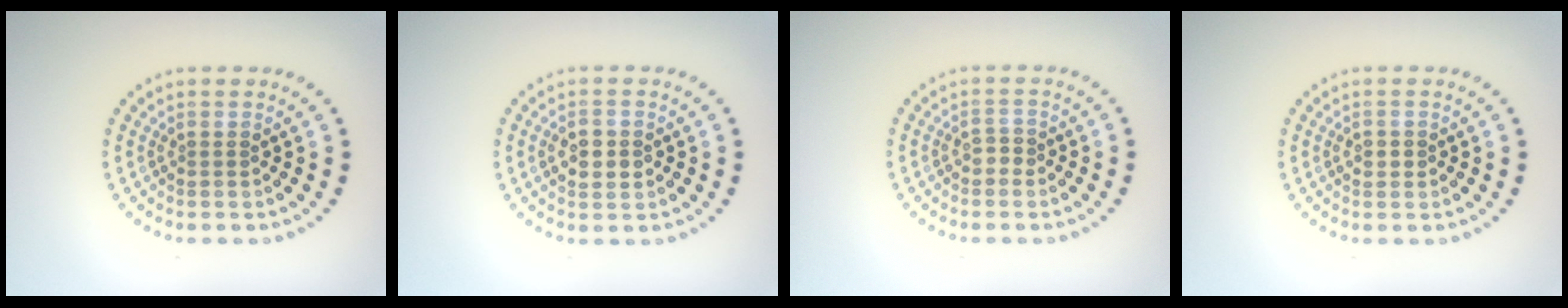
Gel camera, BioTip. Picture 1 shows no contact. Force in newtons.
{"total": 2.8, "press": 2.8, "slide": 0.0}
{"total": 1.0, "press": 0.9, "slide": 0.4}
{"total": 1.2, "press": 1.1, "slide": 0.3}